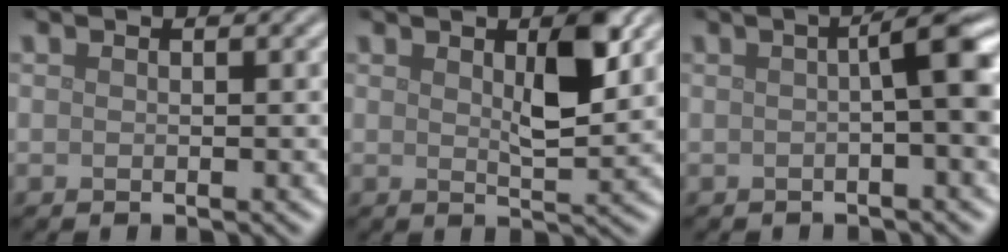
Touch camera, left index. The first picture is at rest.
{"total": 4.1, "force": [1.5, 1.1, 3.6], "torque": [-0.061, -0.003, 0.025]}
{"total": 4.0, "force": [0.2, 0.6, 3.9], "torque": [-0.051, 0.011, -0.001]}